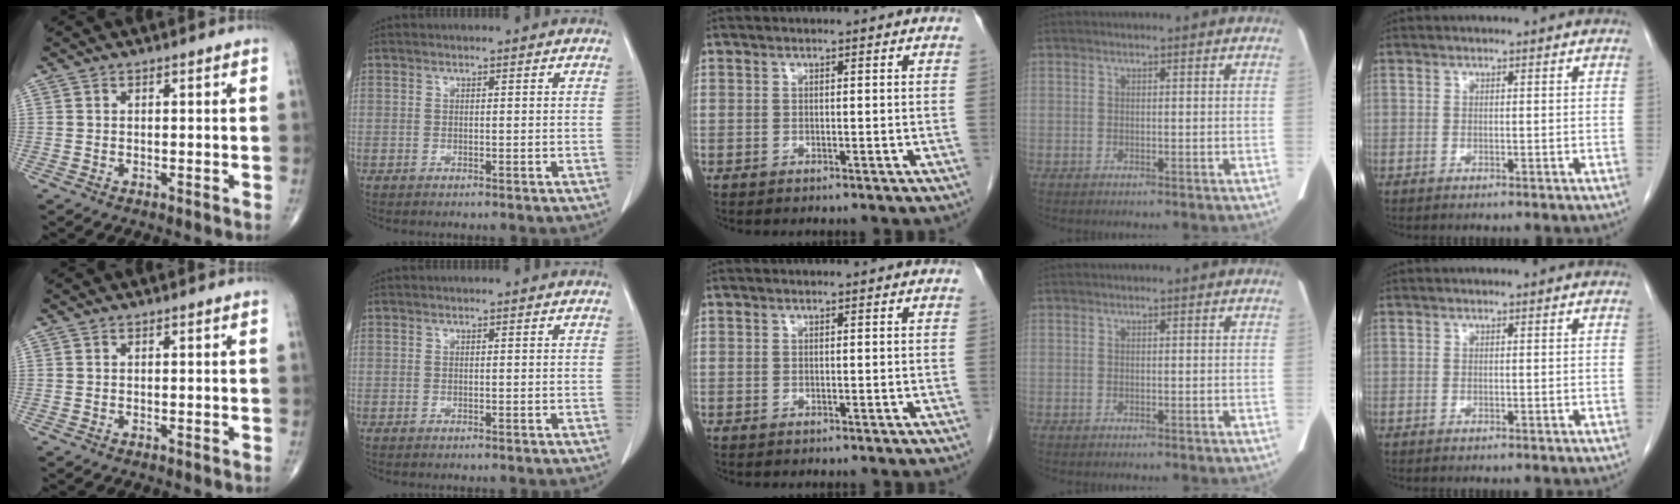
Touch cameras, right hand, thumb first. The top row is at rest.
{}